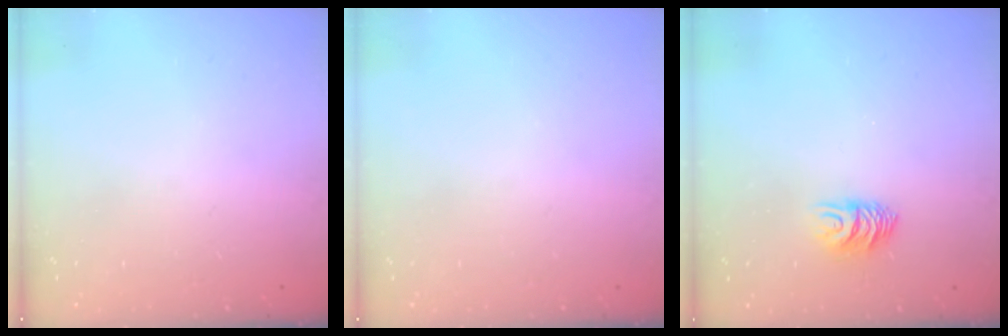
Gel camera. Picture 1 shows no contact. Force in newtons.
{"total": 0.0}
{"total": 7.0, "press": 7.0, "slide": 0.6}